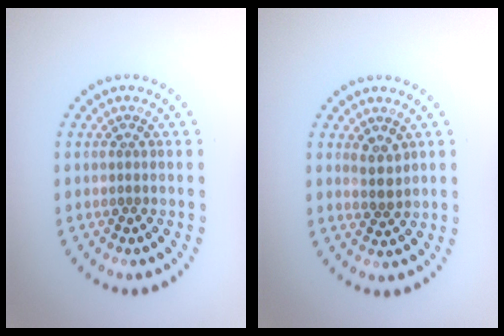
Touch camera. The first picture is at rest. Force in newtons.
{"total": 1.8, "press": 1.4, "slide": 1.1}